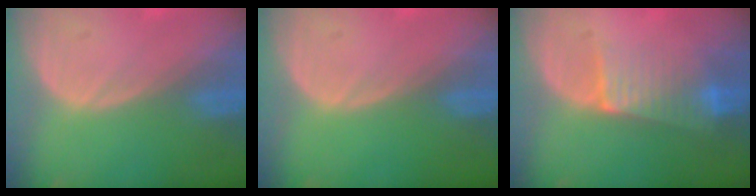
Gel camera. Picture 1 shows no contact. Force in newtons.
{"total": 0.0}
{"total": 6.3, "press": 5.6, "slide": 3.0}